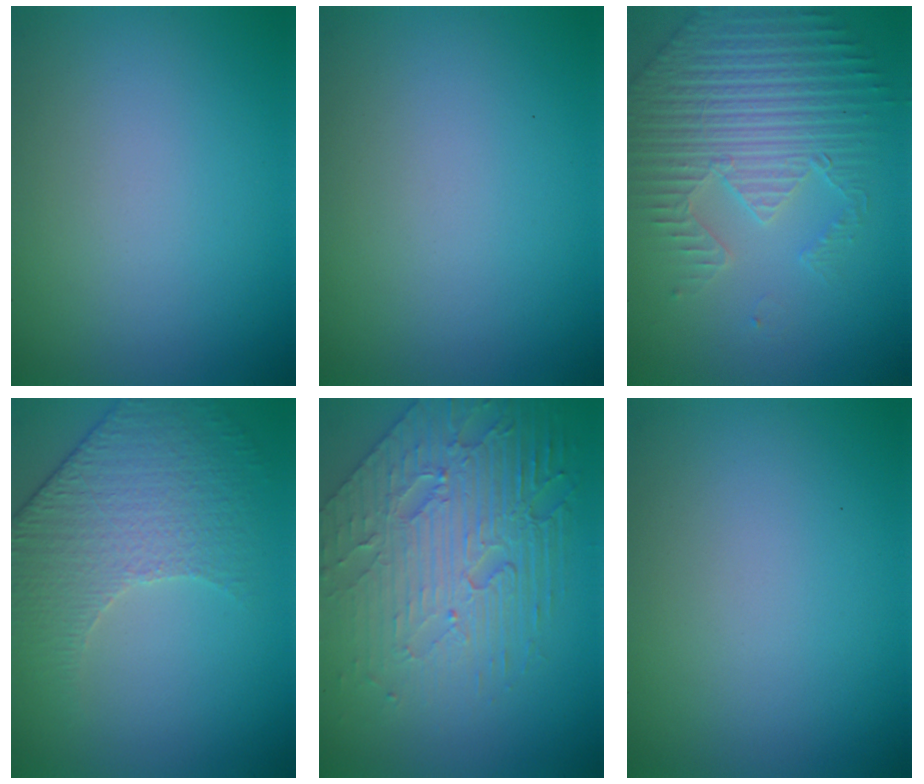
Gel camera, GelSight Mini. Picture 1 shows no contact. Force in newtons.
{"total": 0.0}
{"total": 5.0, "press": 4.6, "slide": 1.9}
{"total": 4.3, "press": 3.8, "slide": 2.1}
{"total": 7.9, "press": 5.7, "slide": 5.5}
{"total": 0.0}